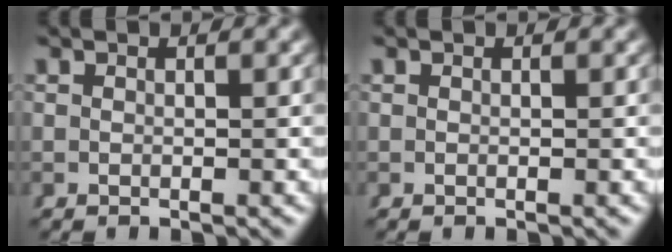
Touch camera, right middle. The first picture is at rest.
{"total": 0.0}